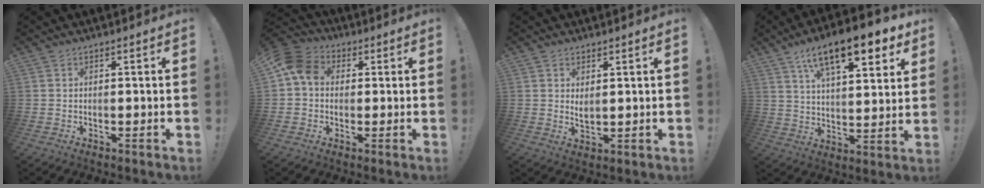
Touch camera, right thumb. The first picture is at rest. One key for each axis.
{"total": 8.6, "fx": 1.8, "fy": 6.8, "fz": 5.1, "tx": -0.086, "ty": 0.007, "tz": 0.039}
{"total": 2.9, "fx": 1.8, "fy": 1.2, "fz": 1.9, "tx": -0.024, "ty": -0.018, "tz": 0.031}
{"total": 16.9, "fx": 9.7, "fy": 6.0, "fz": 12.5, "tx": -0.198, "ty": -0.046, "tz": 0.157}